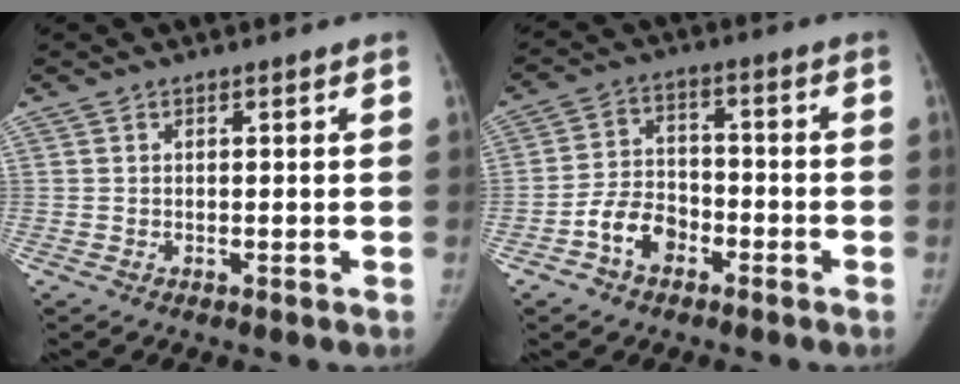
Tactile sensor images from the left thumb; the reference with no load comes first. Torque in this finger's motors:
{"motor_torque": [-0.67, 0.72, 0.02, -0.01, 0.01]}